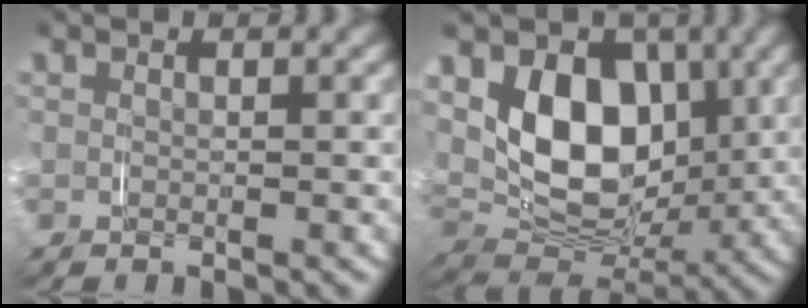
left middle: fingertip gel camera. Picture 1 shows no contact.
{"total": 10.7, "force": [1.5, 7.7, 7.2], "torque": [-0.137, -0.013, 0.020]}